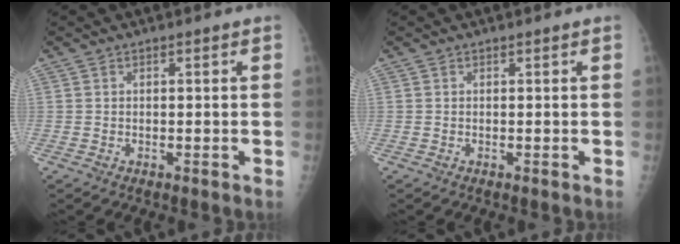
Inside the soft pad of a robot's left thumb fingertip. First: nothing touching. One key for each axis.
{"total": 0.0}